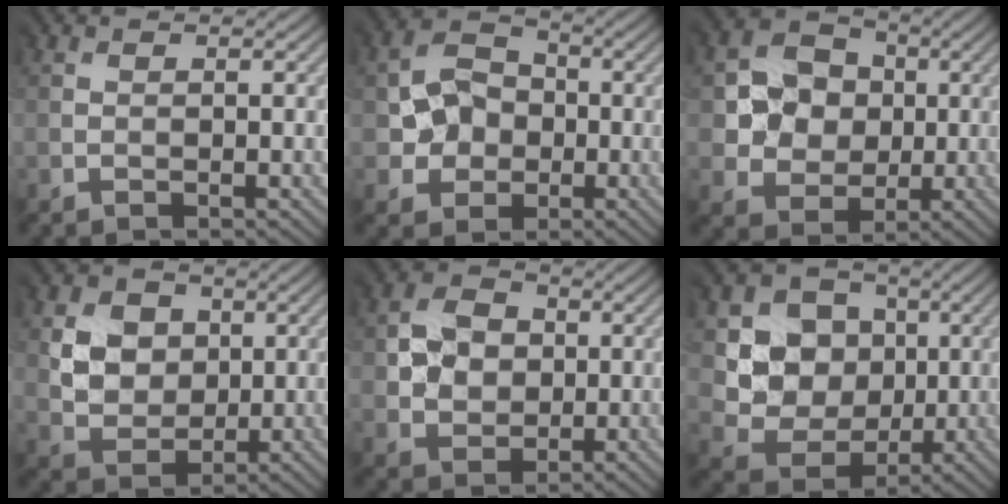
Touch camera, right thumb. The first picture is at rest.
{"total": 5.1, "force": [-0.3, 4.8, 1.7], "torque": [-0.029, 0.011, -0.018]}
{"total": 6.6, "force": [1.3, 6.1, 2.0], "torque": [-0.042, 0.007, 0.010]}
{"total": 5.0, "force": [1.7, 4.5, 1.4], "torque": [-0.043, -0.001, 0.026]}
{"total": 5.0, "force": [1.0, 4.5, 1.8], "torque": [-0.045, 0.008, 0.011]}
{"total": 7.8, "force": [1.8, 7.2, 2.4], "torque": [-0.055, -0.011, 0.028]}